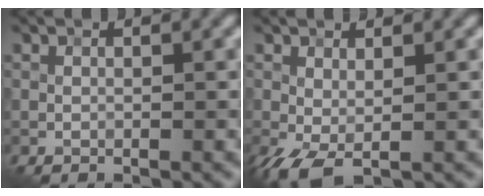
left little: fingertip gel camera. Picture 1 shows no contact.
{"total": 2.9, "force": [-0.8, 1.2, 2.5], "torque": [-0.064, -0.003, -0.017]}